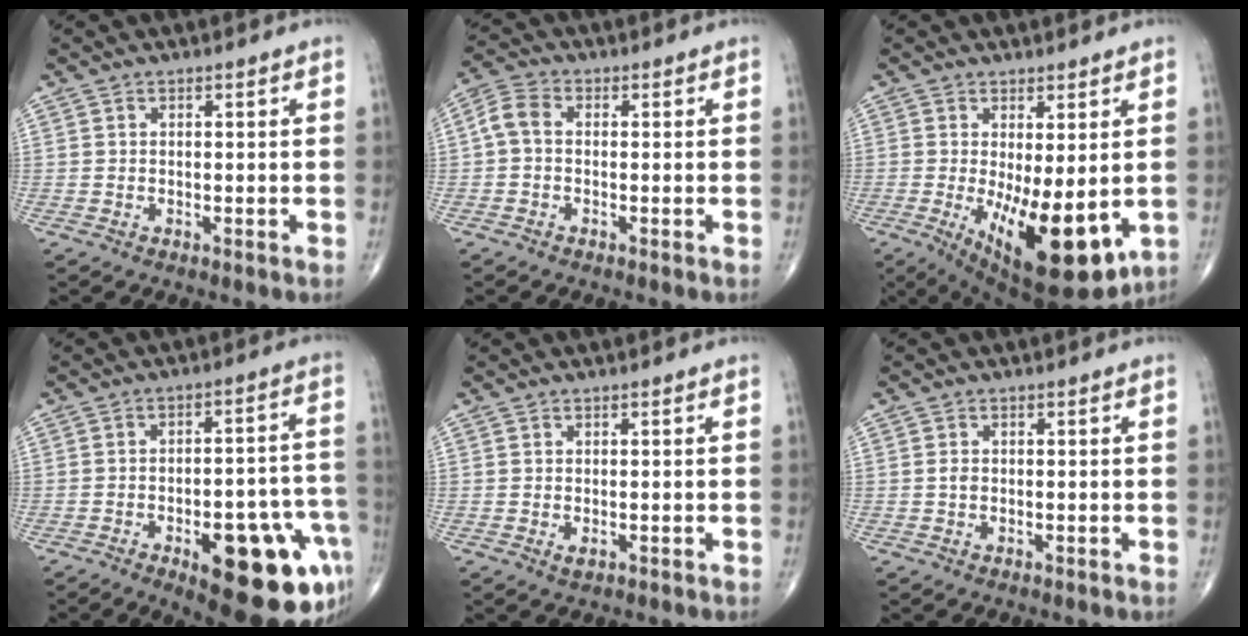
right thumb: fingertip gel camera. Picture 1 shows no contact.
{"total": 4.3, "force": [-0.2, 2.9, 3.2], "torque": [-0.064, 0.013, -0.014]}
{"total": 15.4, "force": [-2.9, 5.8, 14.0], "torque": [-0.206, -0.035, -0.022]}
{"total": 22.0, "force": [-9.3, 8.5, 18.0], "torque": [-0.162, 0.046, -0.105]}
{"total": 1.0, "force": [-0.2, 0.5, 0.9], "torque": [-0.014, -0.003, 0.000]}
{"total": 1.1, "force": [0.0, 0.8, 0.7], "torque": [-0.008, 0.002, -0.002]}